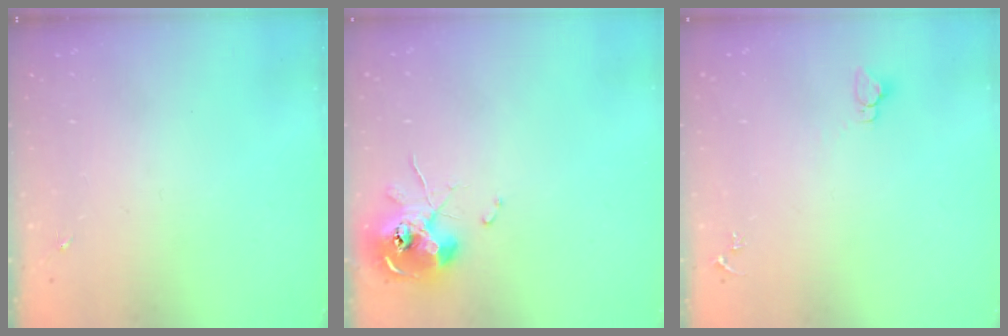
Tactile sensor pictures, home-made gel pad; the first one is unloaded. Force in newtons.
{"total": 10.0, "press": 9.9, "slide": 1.1}
{"total": 2.8, "press": 2.8, "slide": 0.2}